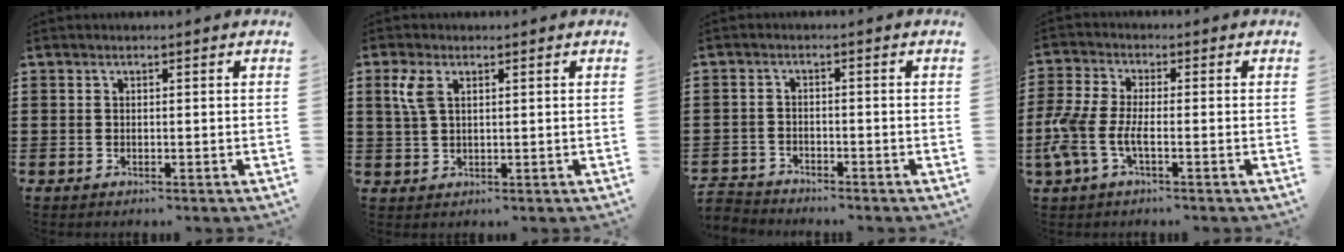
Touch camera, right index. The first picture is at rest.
{"total": 4.0, "force": [1.6, 1.9, 3.1], "torque": [-0.076, 0.005, 0.026]}
{"total": 2.4, "force": [-2.3, 0.3, -0.3], "torque": [-0.004, -0.001, -0.052]}
{"total": 5.7, "force": [-2.0, 2.0, 5.0], "torque": [-0.136, -0.014, -0.049]}